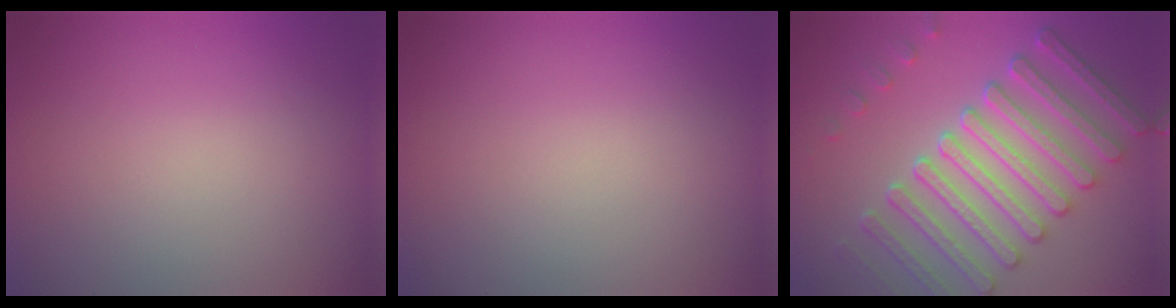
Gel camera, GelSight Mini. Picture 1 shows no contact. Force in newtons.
{"total": 0.0}
{"total": 7.3, "press": 6.3, "slide": 3.6}